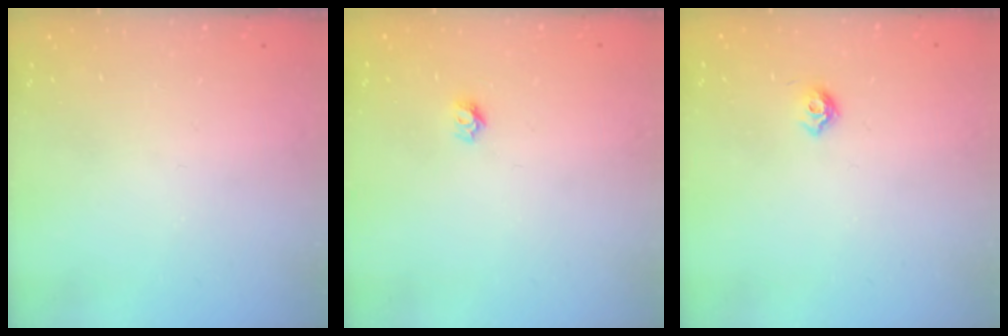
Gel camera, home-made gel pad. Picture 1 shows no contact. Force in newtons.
{"total": 4.4, "press": 4.4, "slide": 0.4}
{"total": 5.6, "press": 5.5, "slide": 1.0}